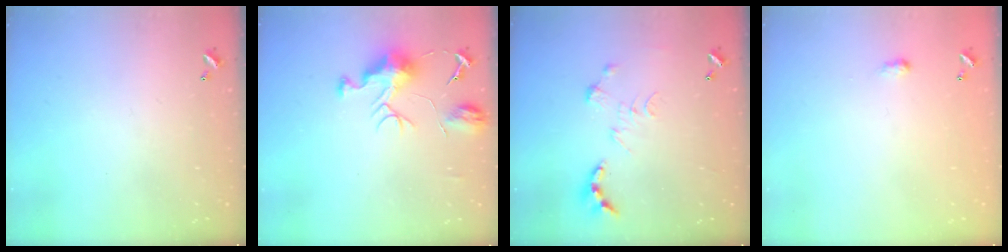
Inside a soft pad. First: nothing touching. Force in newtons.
{"total": 8.9, "press": 8.9, "slide": 0.8}
{"total": 0.0}
{"total": 1.6, "press": 1.5, "slide": 0.4}